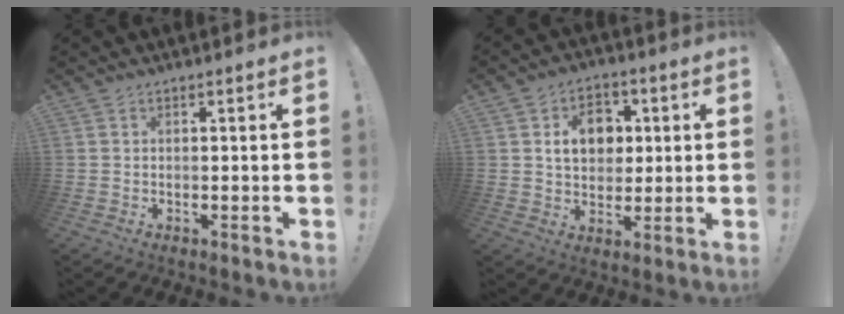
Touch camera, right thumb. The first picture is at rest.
{"total": 11.5, "force": [2.9, 9.1, 6.4], "torque": [-0.086, 0.000, 0.055]}